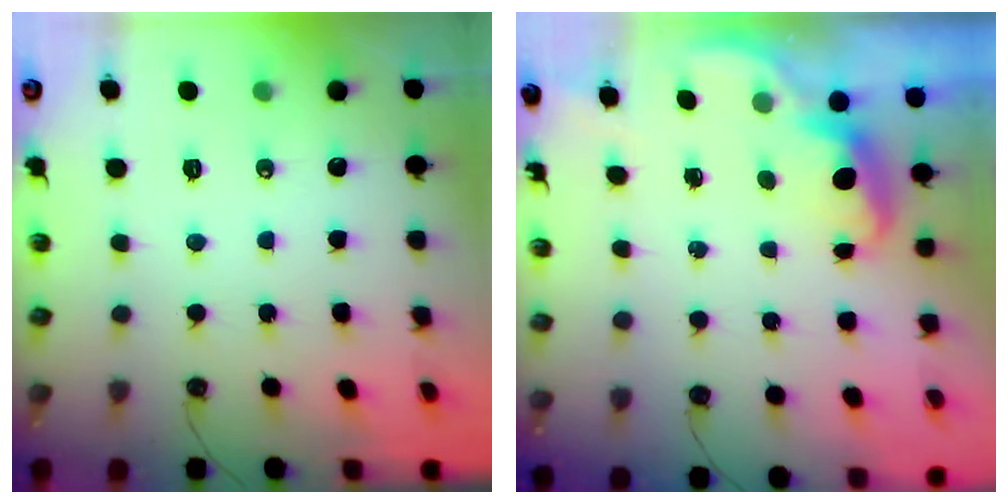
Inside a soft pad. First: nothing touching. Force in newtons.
{"total": 2.5, "press": 2.4, "slide": 0.7}